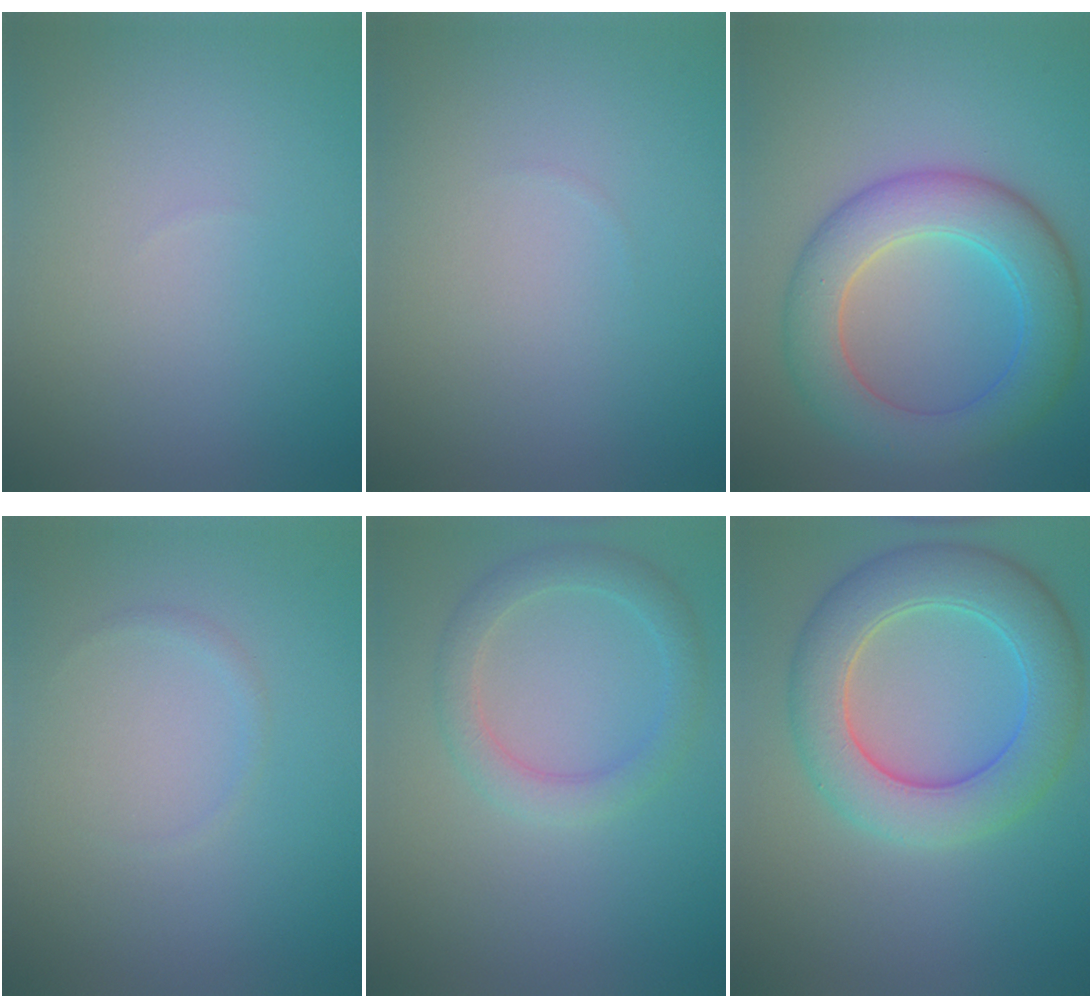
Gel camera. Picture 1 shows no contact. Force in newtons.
{"total": 0.0}
{"total": 7.5, "press": 7.4, "slide": 0.5}
{"total": 0.6, "press": 0.6, "slide": 0.1}
{"total": 2.9, "press": 2.9, "slide": 0.1}
{"total": 7.4, "press": 7.4, "slide": 0.3}